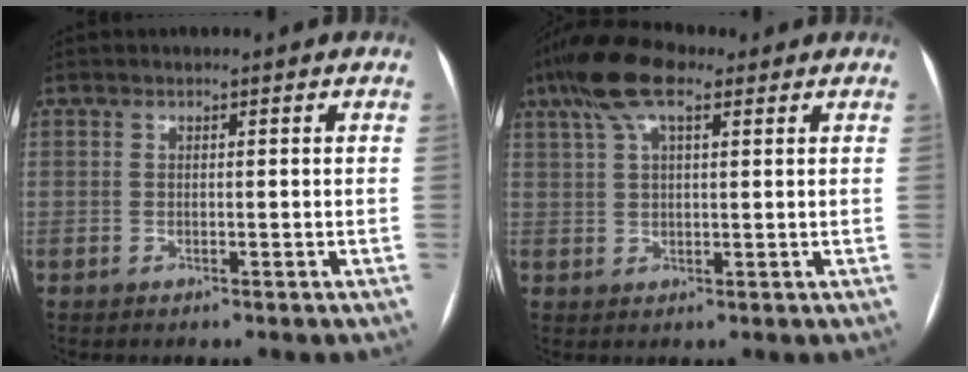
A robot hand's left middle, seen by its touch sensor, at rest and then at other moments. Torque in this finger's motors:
{"motor_torque": [1.08, -1.06, 0.27, 0.13]}